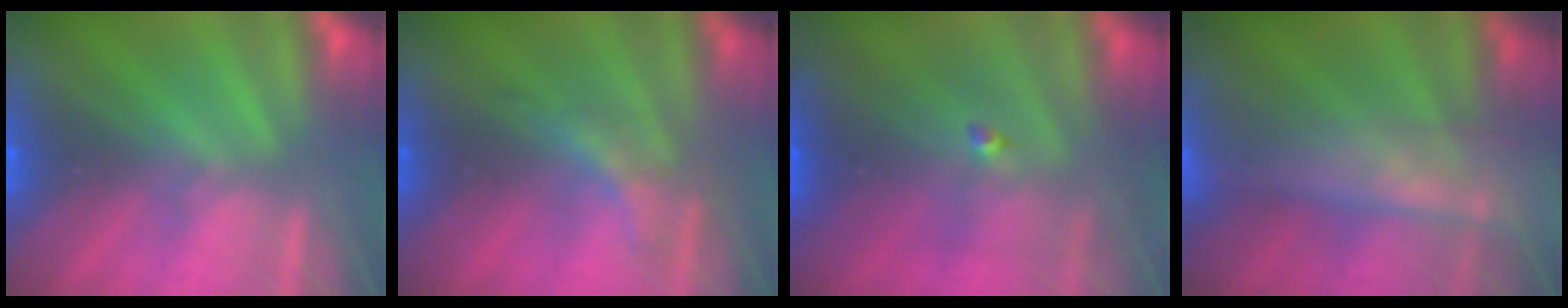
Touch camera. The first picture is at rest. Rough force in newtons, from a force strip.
{"total": 2.2}
{"total": 4.4}
{"total": 7.8}